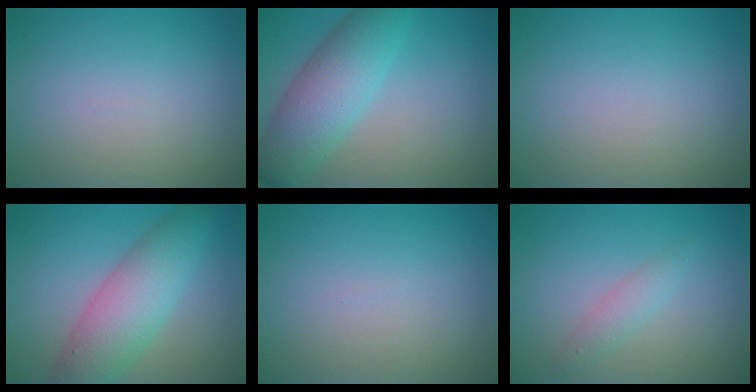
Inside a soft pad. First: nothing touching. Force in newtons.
{"total": 6.4, "press": 6.4, "slide": 0.2}
{"total": 0.0}
{"total": 6.7, "press": 6.7, "slide": 0.2}
{"total": 0.0}
{"total": 1.6, "press": 1.6, "slide": 0.0}